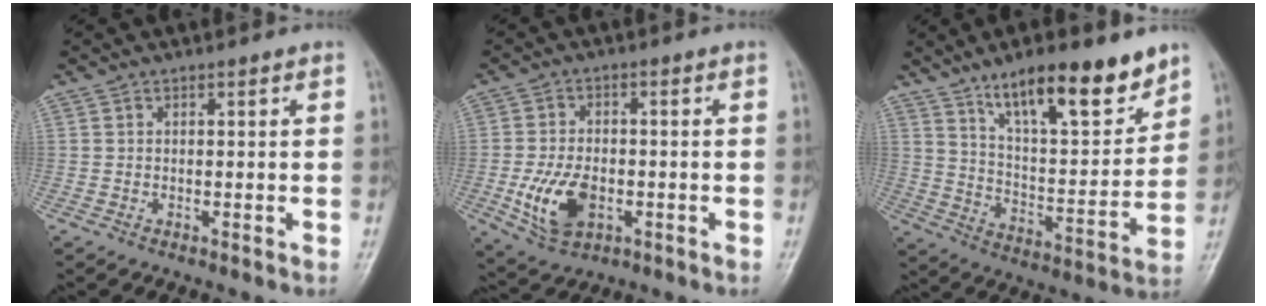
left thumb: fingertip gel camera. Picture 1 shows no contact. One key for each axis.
{"total": 9.6, "fx": -2.5, "fy": 6.0, "fz": 7.0, "tx": -0.126, "ty": 0.002, "tz": -0.037}
{"total": 17.9, "fx": 12.0, "fy": 5.6, "fz": 12.1, "tx": -0.151, "ty": -0.069, "tz": 0.205}